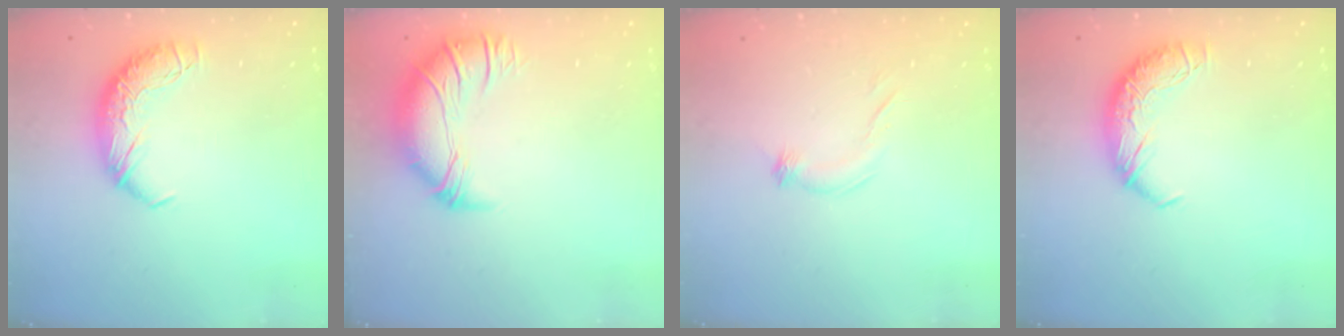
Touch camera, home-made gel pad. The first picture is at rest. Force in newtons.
{"total": 2.8, "press": 0.8, "slide": 2.7}
{"total": 6.2, "press": 6.1, "slide": 1.1}
{"total": 0.0}